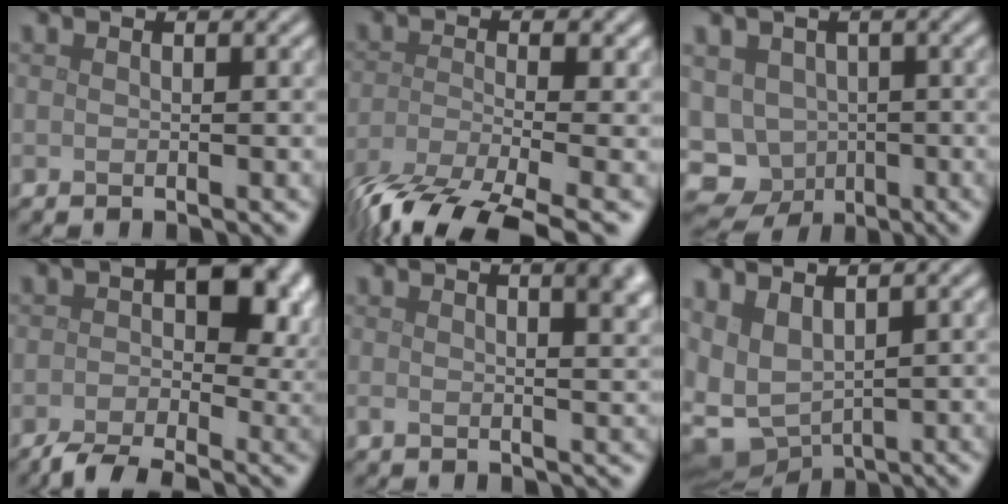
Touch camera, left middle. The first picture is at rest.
{"total": 8.0, "force": [-5.5, 2.1, 5.4], "torque": [-0.100, -0.015, -0.104]}
{"total": 8.7, "force": [-3.6, 7.4, 2.8], "torque": [-0.049, -0.027, -0.063]}
{"total": 9.3, "force": [-2.0, 5.2, 7.4], "torque": [-0.102, 0.001, -0.047]}
{"total": 6.1, "force": [2.3, 2.7, 5.0], "torque": [-0.021, 0.018, 0.020]}
{"total": 5.3, "force": [0.2, 3.7, 3.8], "torque": [-0.085, -0.014, 0.017]}